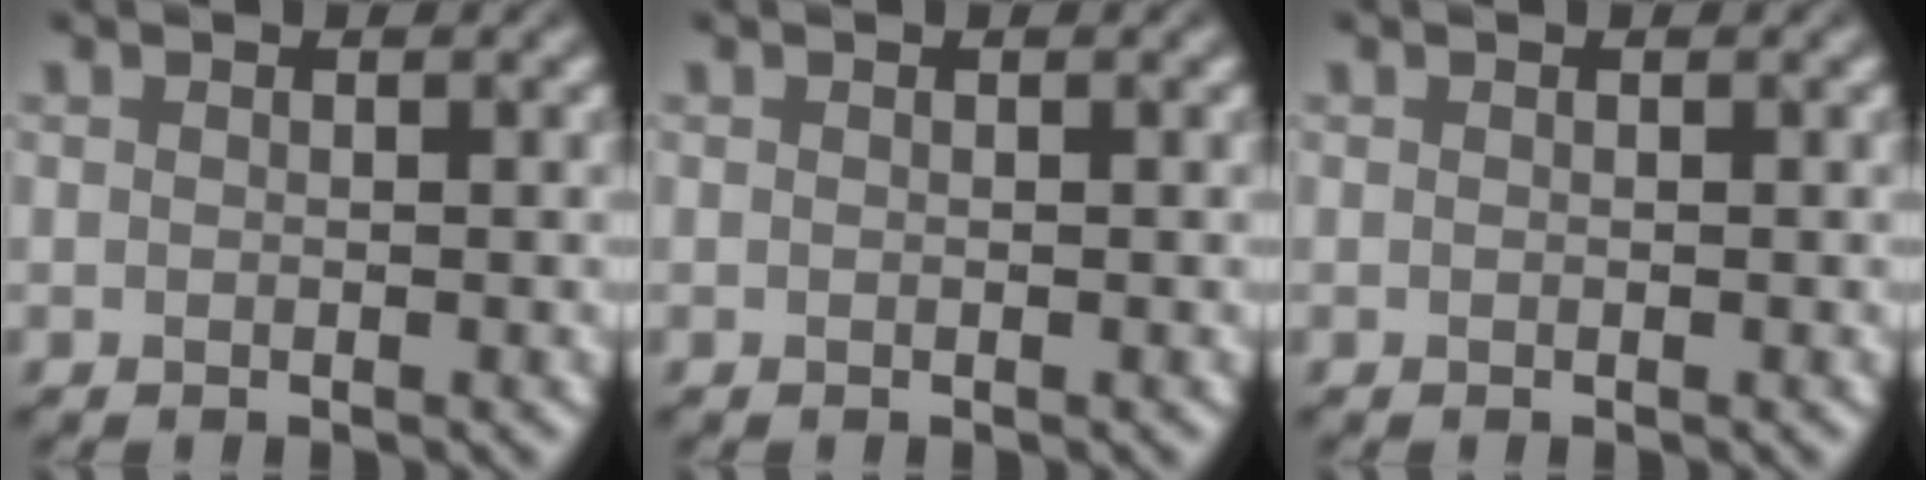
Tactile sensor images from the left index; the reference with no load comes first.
{"total": 0.0}
{"total": 0.0}